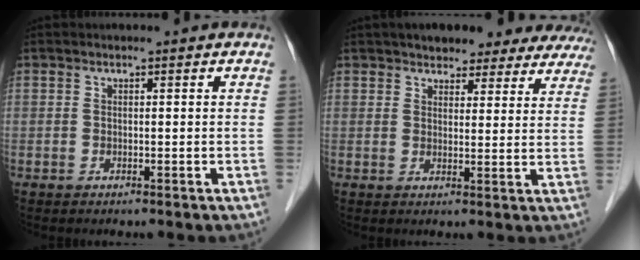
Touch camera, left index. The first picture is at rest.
{"total": 15.4, "force": [13.4, 5.5, 5.2], "torque": [-0.036, 0.013, 0.146]}